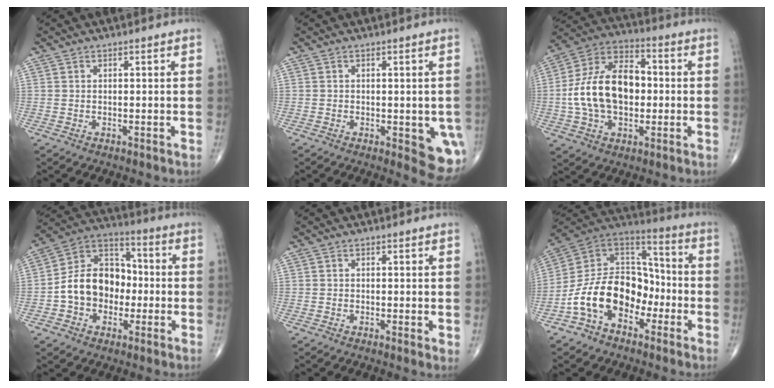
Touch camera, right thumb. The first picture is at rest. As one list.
[{"total": 7.2, "force": [-1.9, 2.9, 6.3], "torque": [-0.046, -0.010, -0.021]}, {"total": 17.5, "force": [-0.6, 11.0, 13.6], "torque": [-0.234, 0.033, -0.014]}, {"total": 14.3, "force": [-1.9, 11.0, 8.9], "torque": [-0.113, 0.045, -0.043]}, {"total": 1.3, "force": [0.0, 0.3, 1.2], "torque": [-0.019, -0.006, -0.004]}, {"total": 17.1, "force": [-6.1, 11.8, 10.6], "torque": [-0.155, 0.077, -0.121]}]